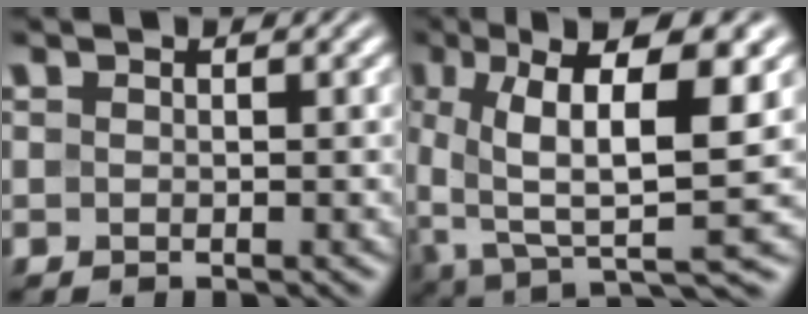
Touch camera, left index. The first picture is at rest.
{"total": 11.2, "force": [1.9, 3.2, 10.5], "torque": [-0.185, 0.002, 0.036]}